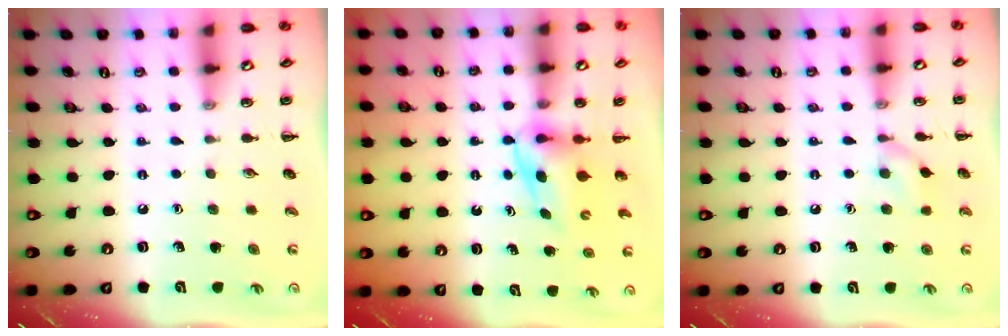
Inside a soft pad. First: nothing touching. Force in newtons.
{"total": 5.2, "press": 5.2, "slide": 0.4}
{"total": 7.4, "press": 7.2, "slide": 1.9}